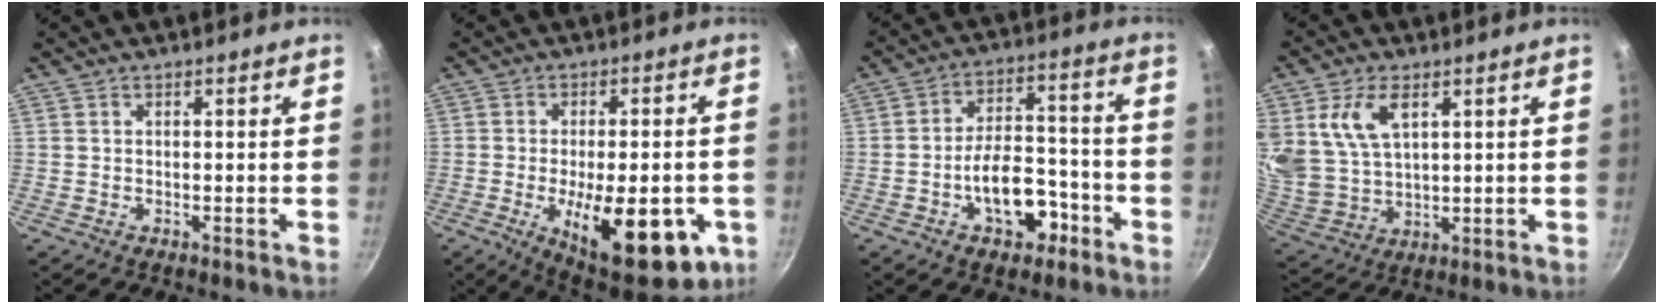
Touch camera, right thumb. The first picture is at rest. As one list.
[{"total": 20.2, "force": [-6.2, 8.0, 17.4], "torque": [-0.214, 0.000, -0.077]}, {"total": 11.9, "force": [-5.2, 6.9, 8.1], "torque": [-0.097, 0.055, -0.075]}, {"total": 12.0, "force": [4.8, 7.4, 8.1], "torque": [-0.148, -0.027, 0.105]}]